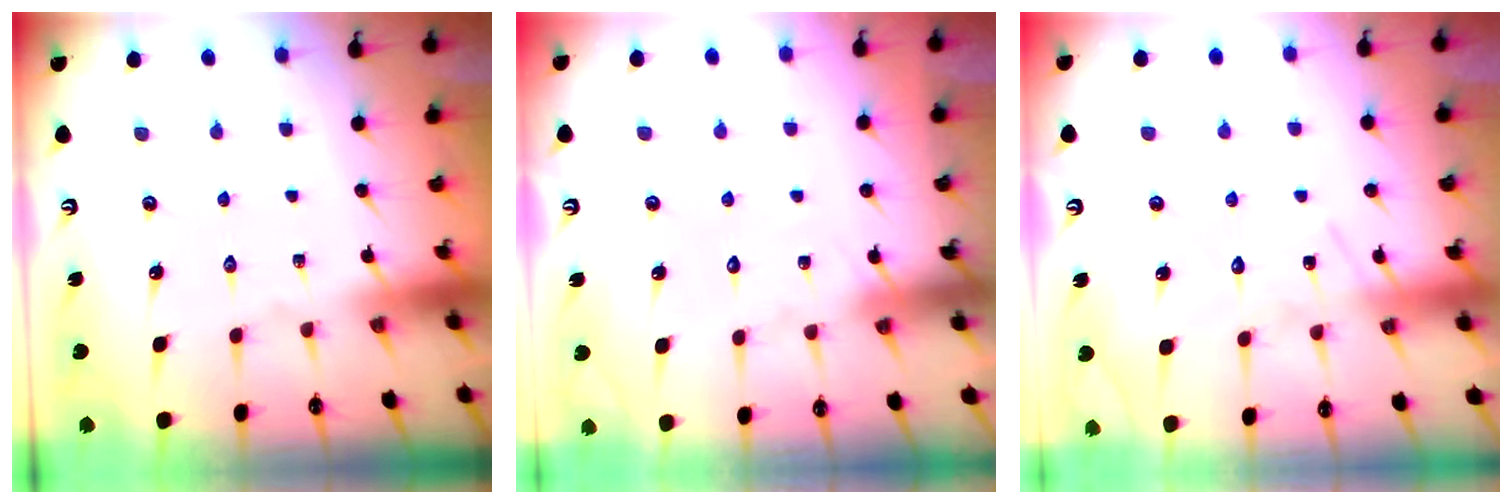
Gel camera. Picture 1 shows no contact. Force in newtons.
{"total": 5.0, "press": 5.0, "slide": 0.5}
{"total": 9.3, "press": 9.3, "slide": 0.6}